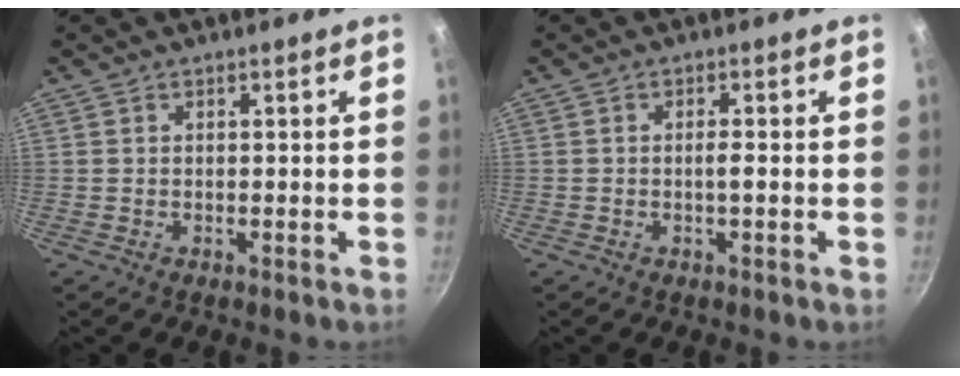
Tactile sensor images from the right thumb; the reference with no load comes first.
{"total": 1.5, "force": [-0.4, 0.1, 1.4], "torque": [-0.032, 0.005, -0.006]}